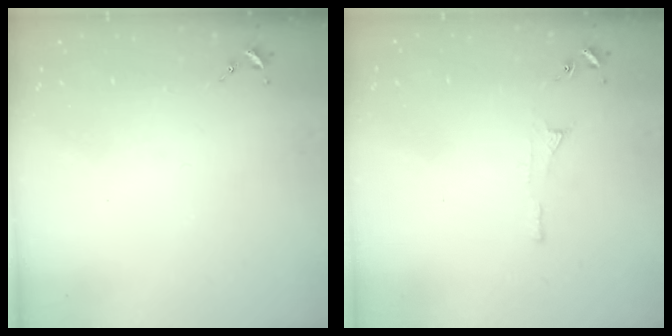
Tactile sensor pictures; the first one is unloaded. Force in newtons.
{"total": 3.9, "press": 3.9, "slide": 0.4}